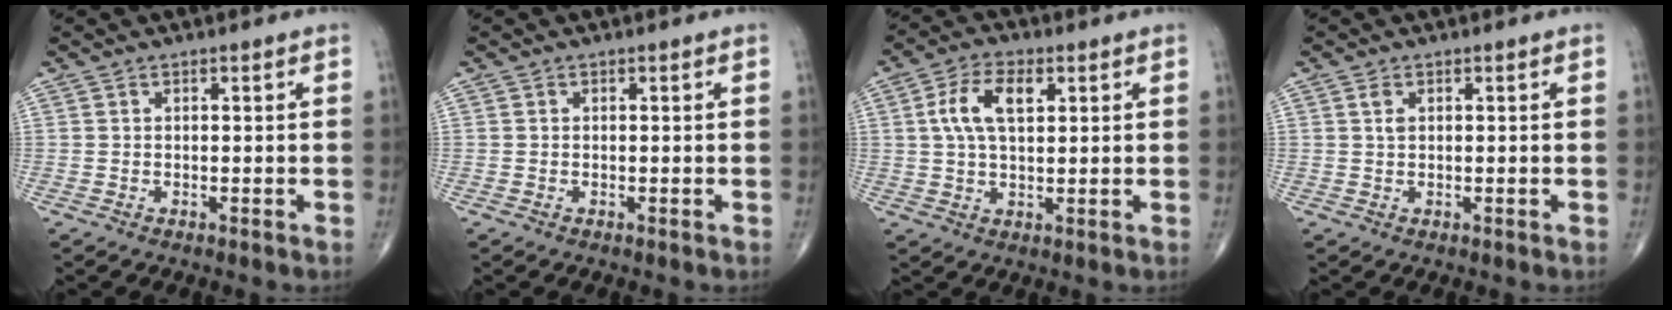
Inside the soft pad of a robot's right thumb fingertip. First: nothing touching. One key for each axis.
{"total": 0.0}
{"total": 8.3, "fx": 2.3, "fy": 4.3, "fz": 6.7, "tx": -0.126, "ty": 0.008, "tz": 0.040}
{"total": 1.5, "fx": 0.5, "fy": 0.8, "fz": 1.1, "tx": -0.023, "ty": 0.004, "tz": 0.013}